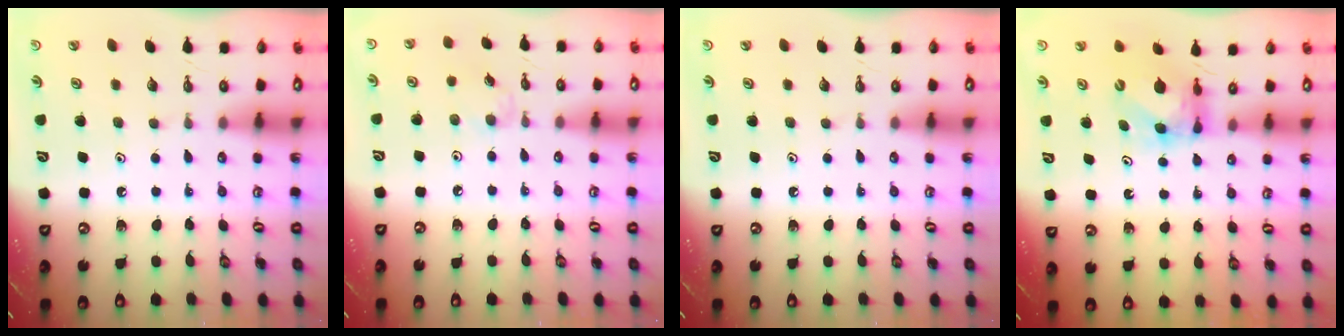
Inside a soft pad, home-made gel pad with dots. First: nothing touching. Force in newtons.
{"total": 2.5, "press": 2.4, "slide": 0.4}
{"total": 0.0}
{"total": 5.4, "press": 5.4, "slide": 0.6}